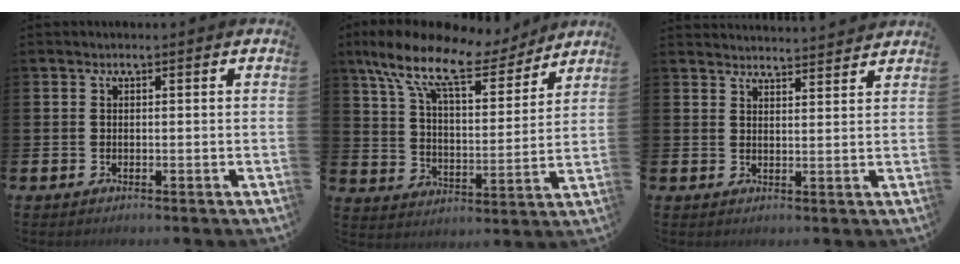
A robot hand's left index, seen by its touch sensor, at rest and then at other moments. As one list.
[{"total": 12.8, "force": [9.9, 4.4, 6.7], "torque": [-0.156, -0.053, 0.170]}, {"total": 3.4, "force": [3.4, -0.2, -0.1], "torque": [-0.001, -0.026, 0.061]}]